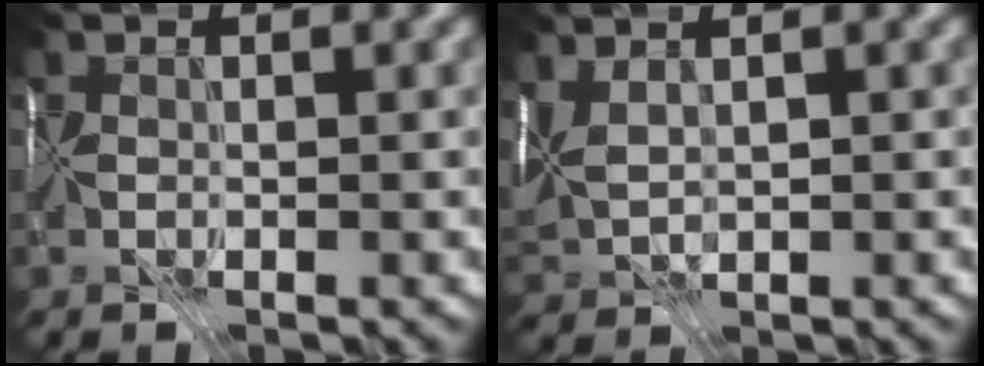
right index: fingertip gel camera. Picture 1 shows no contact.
{"total": 3.2, "force": [1.6, 1.5, 2.3], "torque": [-0.062, 0.014, 0.041]}